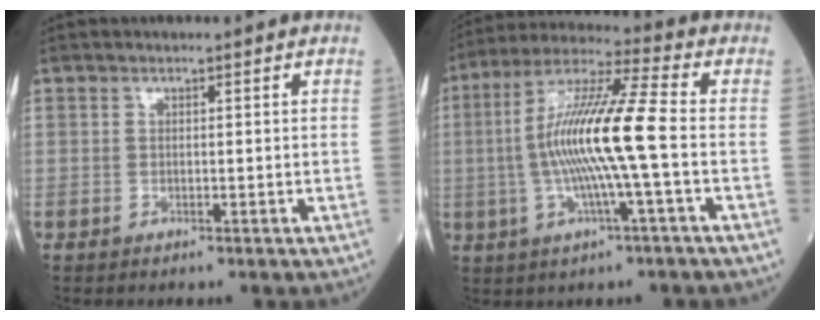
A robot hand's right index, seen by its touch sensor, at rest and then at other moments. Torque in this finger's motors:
{"motor_torque": [2.01, -0.13, 1.06, 0.21]}